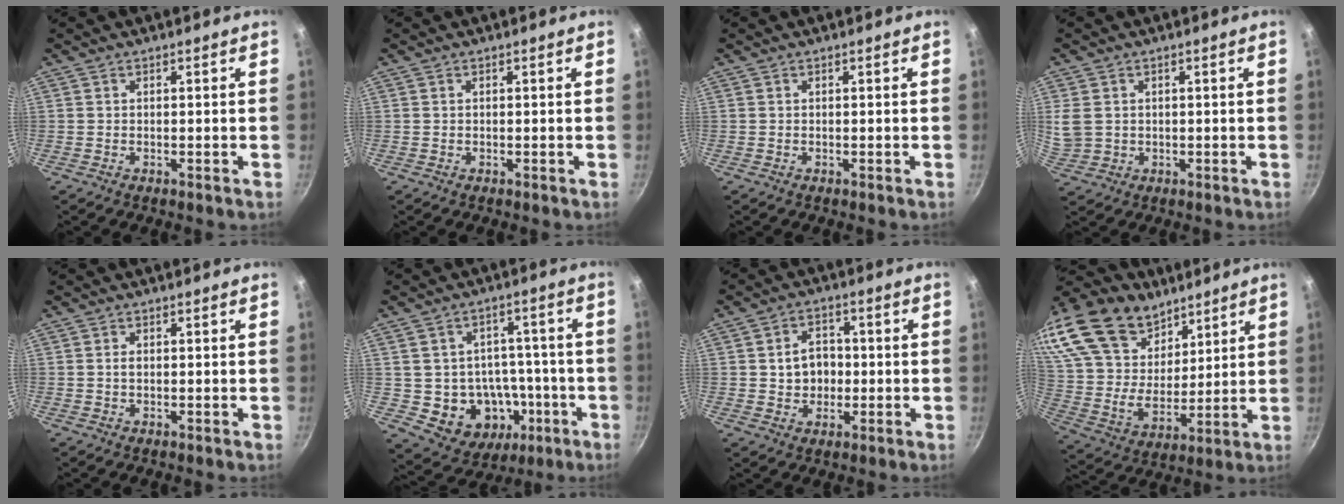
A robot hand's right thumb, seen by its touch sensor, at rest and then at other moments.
{"total": 0.0}
{"total": 0.0}
{"total": 5.6, "force": [1.1, 4.5, 3.2], "torque": [-0.062, -0.008, 0.031]}
{"total": 0.9, "force": [0.1, 0.6, 0.7], "torque": [-0.013, 0.002, 0.001]}
{"total": 13.9, "force": [-3.3, 11.7, 6.9], "torque": [-0.063, 0.033, -0.030]}
{"total": 6.8, "force": [0.0, 5.6, 3.9], "torque": [-0.037, 0.011, -0.002]}
{"total": 30.0, "force": [18.9, 18.5, 14.2], "torque": [-0.296, -0.031, 0.354]}